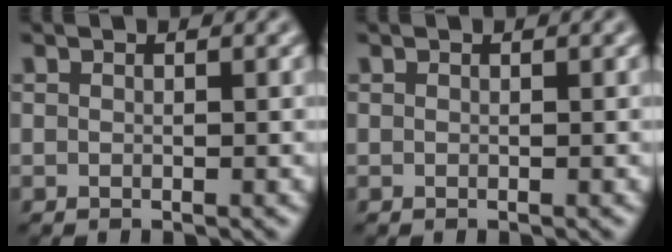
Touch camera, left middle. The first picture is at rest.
{"total": 0.0}